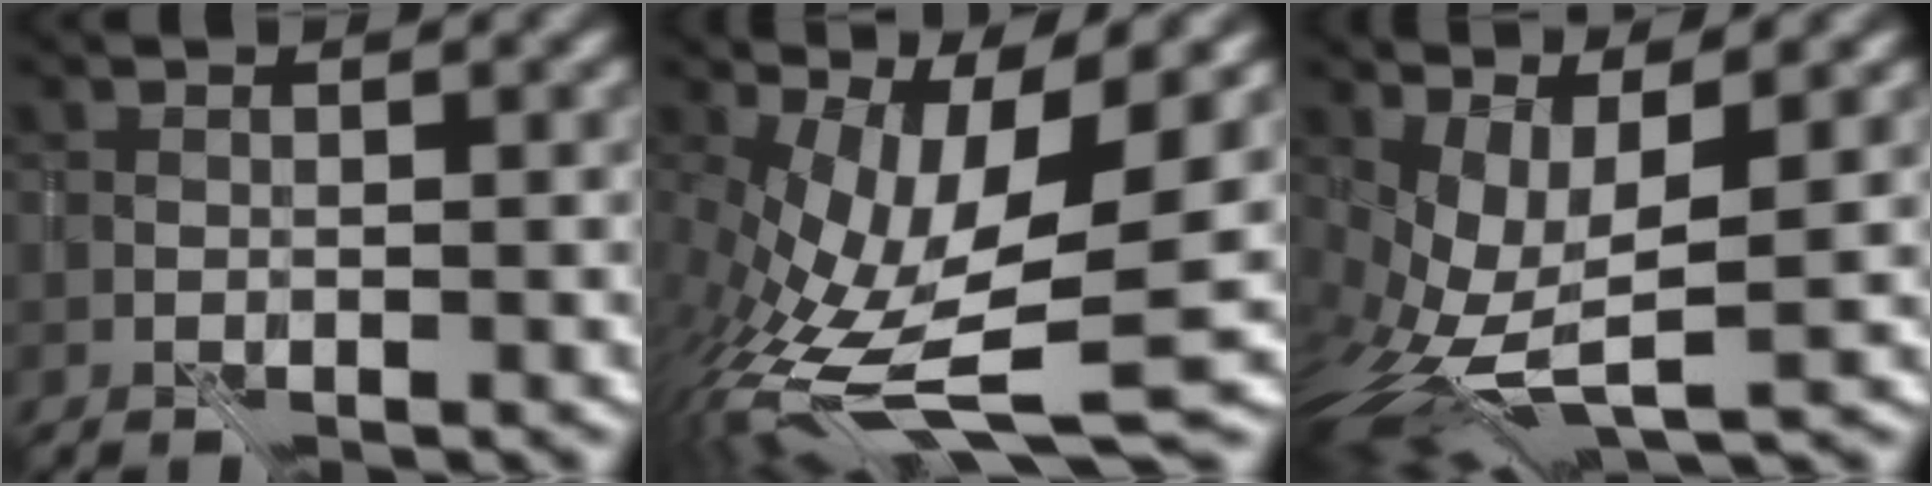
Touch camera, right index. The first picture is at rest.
{"total": 12.1, "force": [-0.5, 3.8, 11.5], "torque": [-0.233, -0.015, 0.004]}
{"total": 6.2, "force": [0.8, 2.3, 5.7], "torque": [-0.138, -0.008, 0.013]}